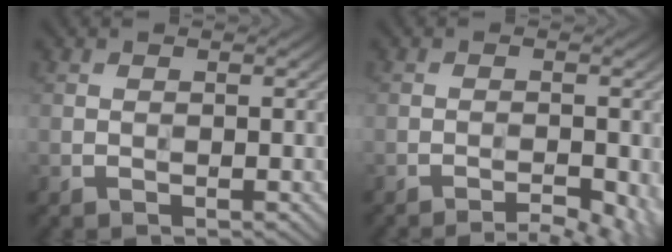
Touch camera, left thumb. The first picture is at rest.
{"total": 3.8, "force": [-2.7, 0.7, 2.5], "torque": [-0.042, 0.001, -0.038]}